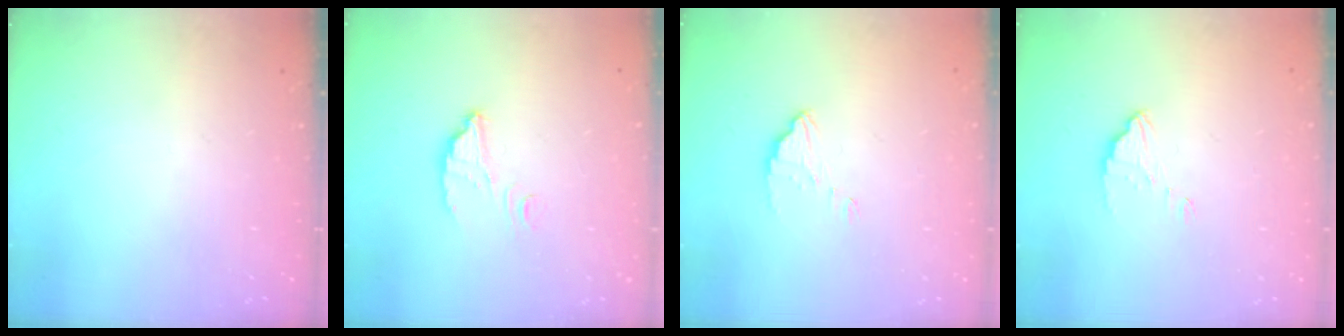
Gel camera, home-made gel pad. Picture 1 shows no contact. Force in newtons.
{"total": 3.3, "press": 3.3, "slide": 0.2}
{"total": 2.8, "press": 2.8, "slide": 0.1}
{"total": 2.8, "press": 2.8, "slide": 0.1}